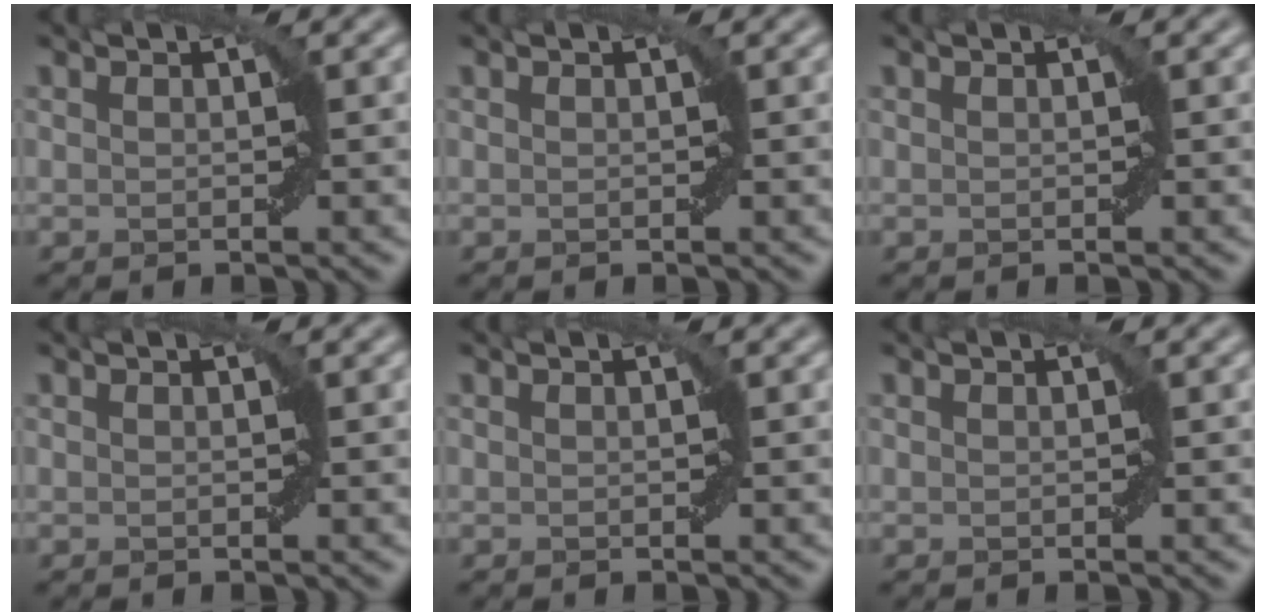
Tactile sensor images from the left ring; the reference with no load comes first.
{"total": 0.0}
{"total": 0.0}
{"total": 0.0}
{"total": 0.0}
{"total": 0.0}